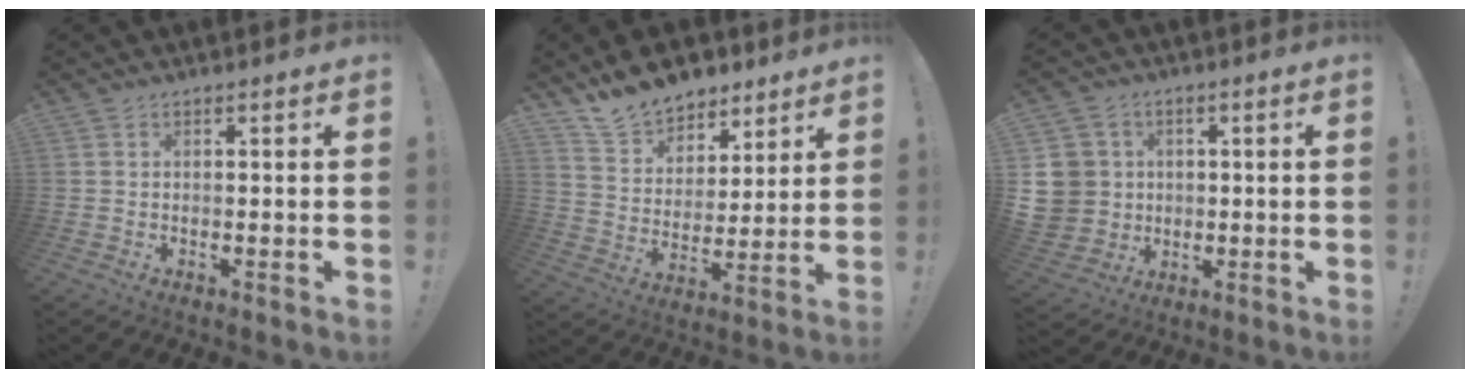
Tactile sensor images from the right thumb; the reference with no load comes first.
{"total": 13.5, "force": [11.6, 6.6, 2.5], "torque": [-0.053, -0.092, 0.221]}
{"total": 10.1, "force": [0.7, 9.6, 3.0], "torque": [-0.065, 0.000, 0.021]}